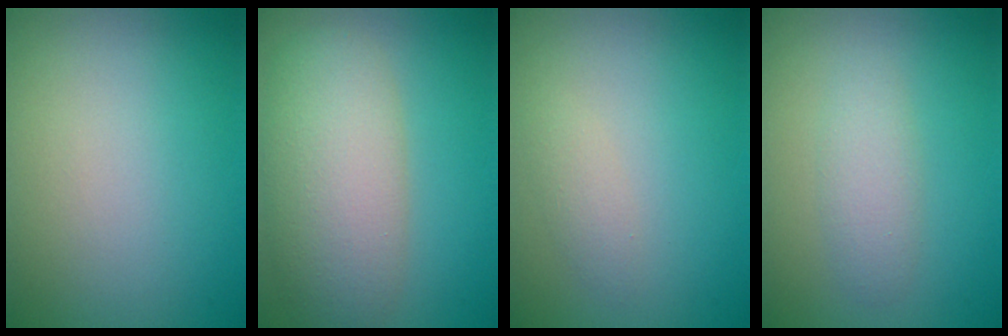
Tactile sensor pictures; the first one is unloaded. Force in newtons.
{"total": 6.7, "press": 6.7, "slide": 0.1}
{"total": 1.2, "press": 1.2, "slide": 0.0}
{"total": 2.0, "press": 2.0, "slide": 0.1}